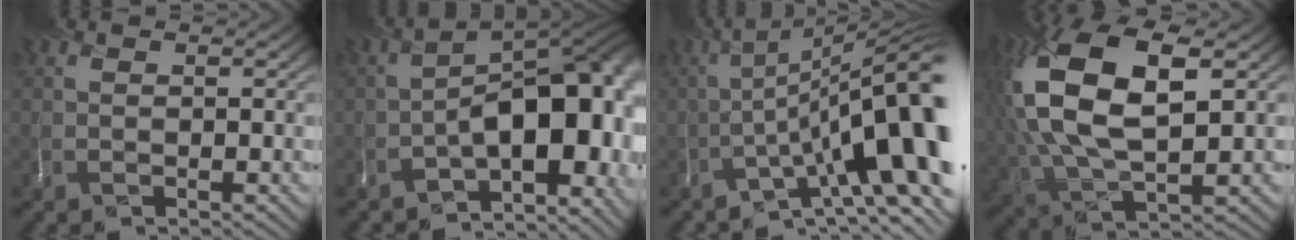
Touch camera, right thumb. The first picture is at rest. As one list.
[{"total": 14.3, "force": [-4.4, 7.2, 11.6], "torque": [-0.153, -0.015, -0.060]}, {"total": 17.5, "force": [-3.1, 5.4, 16.4], "torque": [-0.244, -0.002, -0.045]}, {"total": 15.6, "force": [3.0, 8.4, 12.9], "torque": [-0.296, 0.001, 0.067]}]